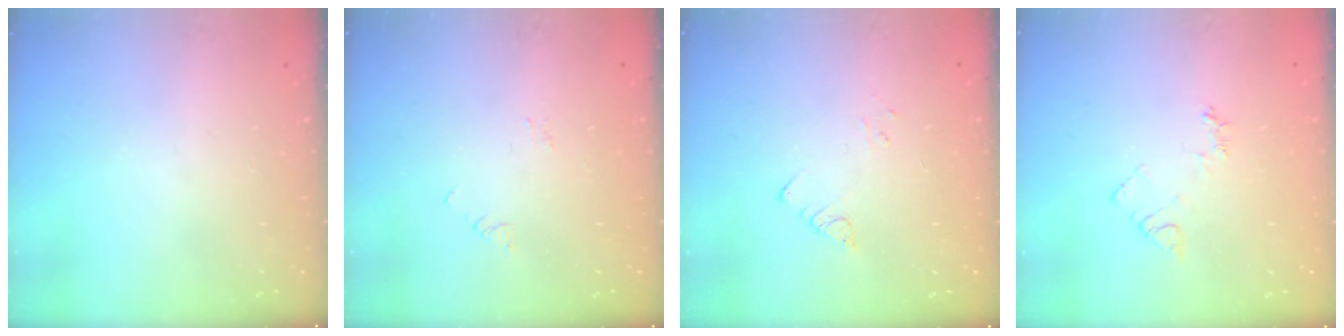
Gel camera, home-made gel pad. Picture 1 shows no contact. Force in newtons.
{"total": 2.9, "press": 2.9, "slide": 0.3}
{"total": 3.0, "press": 3.0, "slide": 0.4}
{"total": 3.9, "press": 3.9, "slide": 0.5}